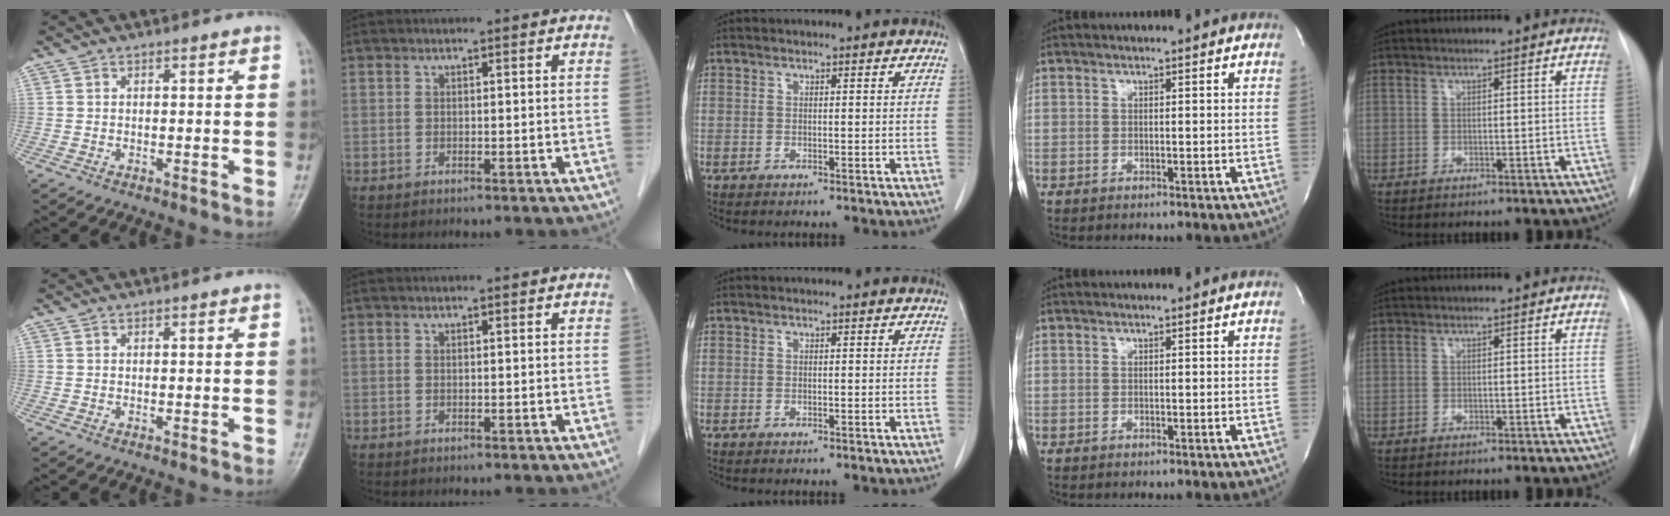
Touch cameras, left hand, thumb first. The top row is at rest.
{}